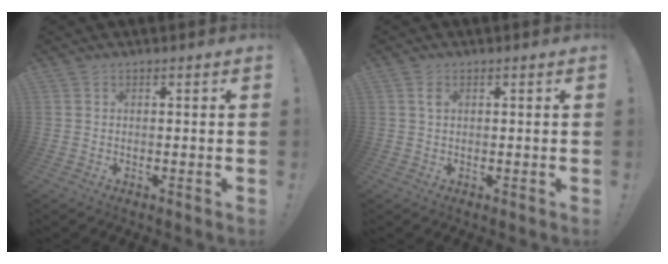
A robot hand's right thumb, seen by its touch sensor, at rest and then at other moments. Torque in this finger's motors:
{"motor_torque": [-0.05, -0.06, -0.09, -0.03, -0.01]}